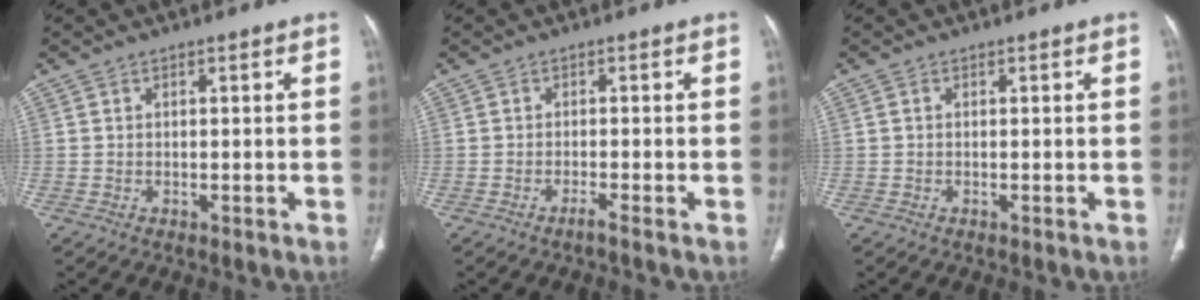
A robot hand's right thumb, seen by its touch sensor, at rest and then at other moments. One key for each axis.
{"total": 1.3, "fx": -1.0, "fy": -0.3, "fz": 0.8, "tx": -0.020, "ty": 0.001, "tz": -0.020}
{"total": 0.0}